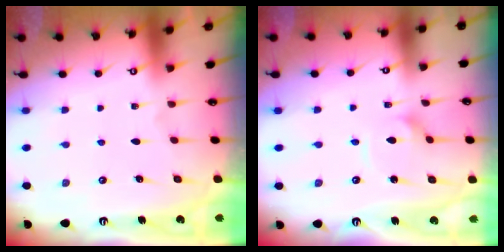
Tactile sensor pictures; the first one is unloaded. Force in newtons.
{"total": 2.3, "press": 2.3, "slide": 0.3}